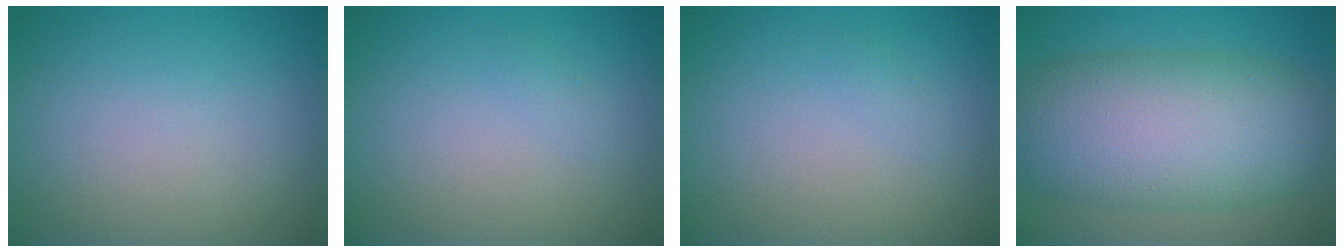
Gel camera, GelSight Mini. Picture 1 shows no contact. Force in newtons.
{"total": 0.5, "press": 0.5, "slide": 0.0}
{"total": 0.5, "press": 0.5, "slide": 0.0}
{"total": 11.2, "press": 11.2, "slide": 0.4}